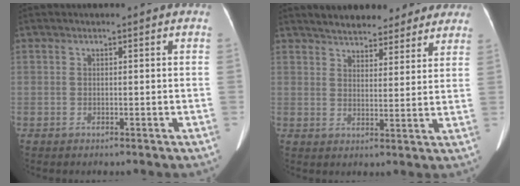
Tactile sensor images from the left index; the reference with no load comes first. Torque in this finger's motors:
{"motor_torque": [0.11, -1.05, 0.22, 0.07]}